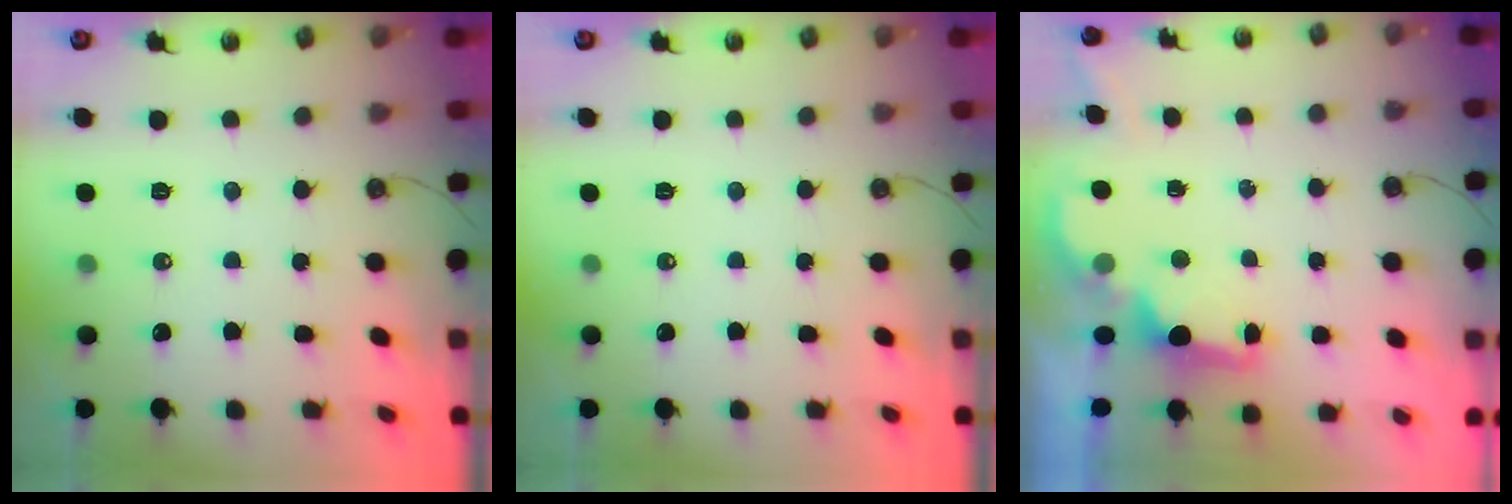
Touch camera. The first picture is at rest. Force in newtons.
{"total": 0.0}
{"total": 2.1, "press": 1.9, "slide": 0.8}